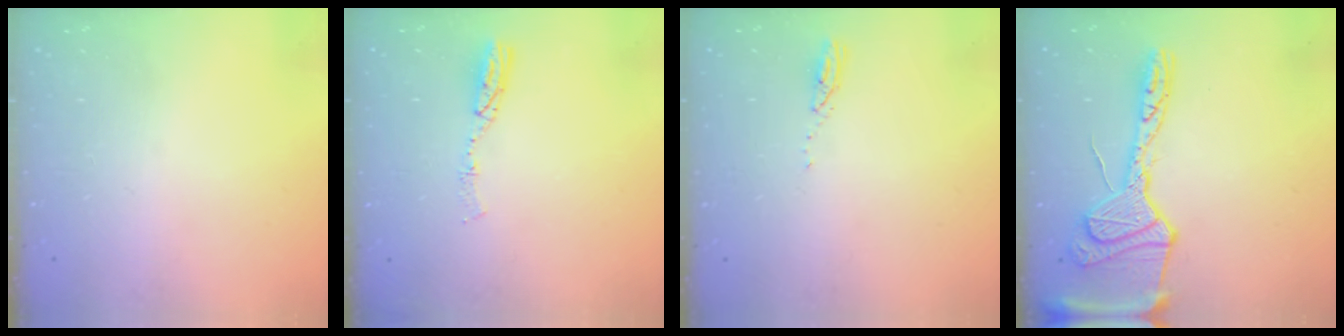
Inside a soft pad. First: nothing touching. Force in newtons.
{"total": 5.0, "press": 5.0, "slide": 0.2}
{"total": 3.0, "press": 3.0, "slide": 0.1}
{"total": 19.1, "press": 19.0, "slide": 1.7}